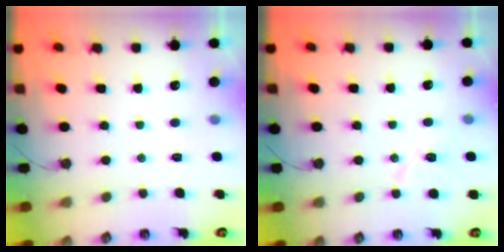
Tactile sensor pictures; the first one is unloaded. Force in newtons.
{"total": 6.8, "press": 6.7, "slide": 0.8}